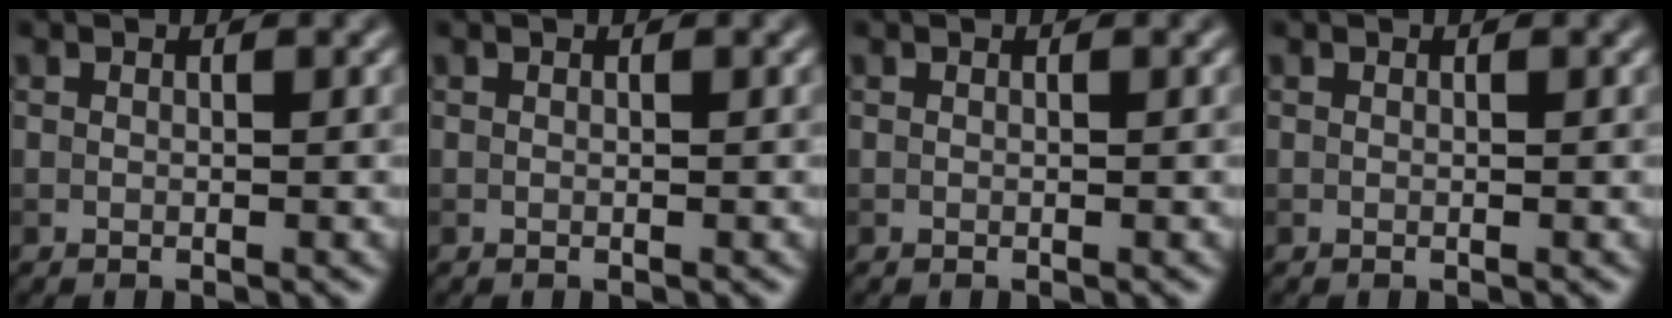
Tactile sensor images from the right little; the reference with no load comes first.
{"total": 0.0}
{"total": 0.0}
{"total": 0.0}